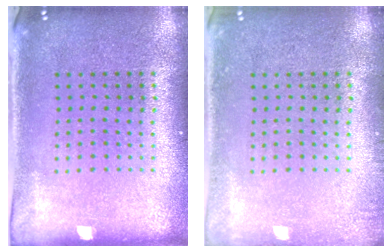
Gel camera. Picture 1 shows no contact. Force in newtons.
{"total": 1.1, "press": 1.0, "slide": 0.2}